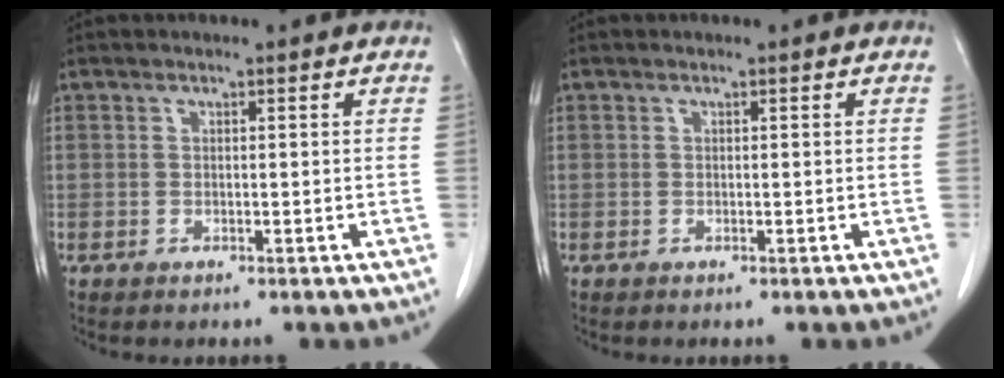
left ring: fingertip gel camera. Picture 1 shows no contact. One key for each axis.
{"total": 0.0}